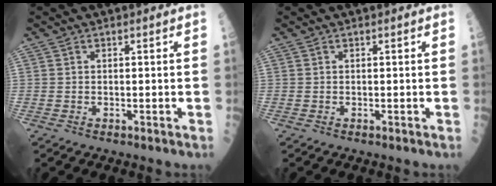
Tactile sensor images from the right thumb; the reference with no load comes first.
{"total": 0.0}